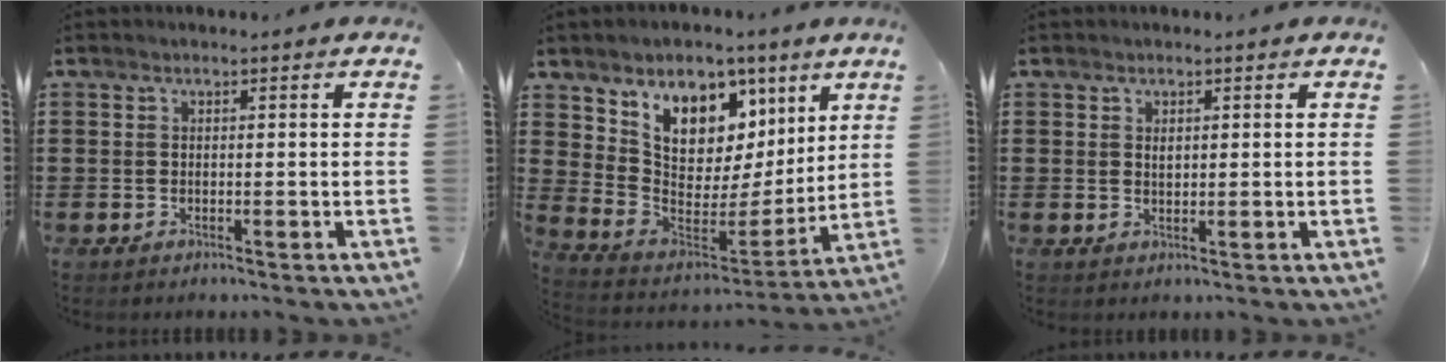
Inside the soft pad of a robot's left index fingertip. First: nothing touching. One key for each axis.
{"total": 9.3, "fx": 6.1, "fy": 6.2, "fz": 3.4, "tx": -0.092, "ty": -0.049, "tz": 0.114}
{"total": 0.8, "fx": 0.3, "fy": 0.5, "fz": 0.6, "tx": -0.014, "ty": 0.002, "tz": 0.006}